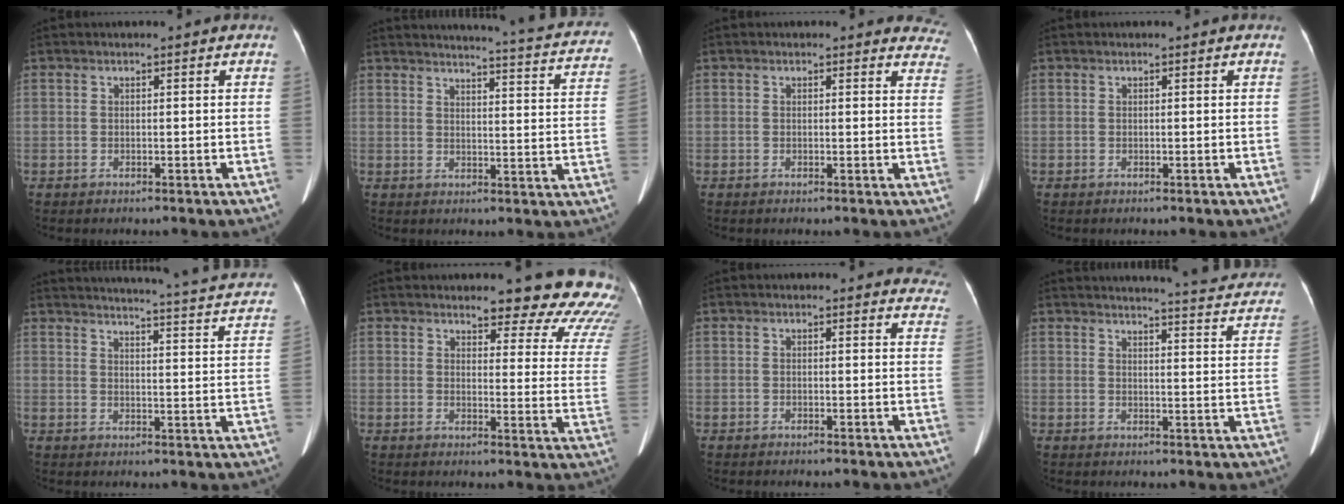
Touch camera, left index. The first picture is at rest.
{"total": 21.5, "force": [20.2, 1.3, 7.1], "torque": [-0.087, -0.075, 0.214]}
{"total": 6.1, "force": [5.7, 2.2, 0.2], "torque": [0.040, -0.019, 0.017]}
{"total": 0.0}
{"total": 25.9, "force": [24.4, 1.6, 8.5], "torque": [-0.119, -0.068, 0.275]}
{"total": 16.8, "force": [15.9, 3.7, 4.3], "torque": [-0.012, -0.103, 0.145]}
{"total": 5.9, "force": [5.5, 2.1, 0.3], "torque": [0.035, -0.018, 0.019]}
{"total": 17.9, "force": [17.2, 1.2, 4.6], "torque": [-0.051, -0.068, 0.182]}